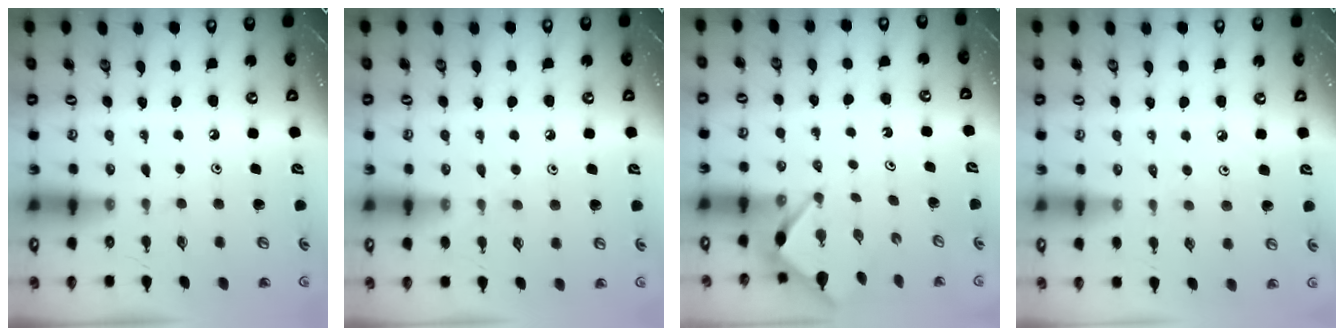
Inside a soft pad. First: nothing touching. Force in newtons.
{"total": 5.5, "press": 5.4, "slide": 0.8}
{"total": 3.5, "press": 3.5, "slide": 0.3}
{"total": 2.6, "press": 2.5, "slide": 0.5}